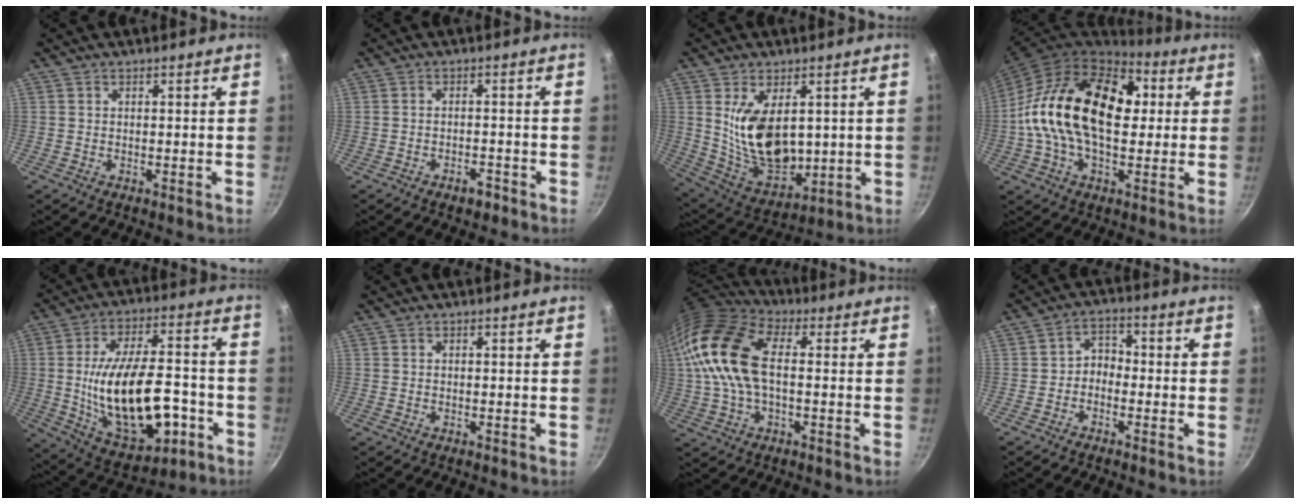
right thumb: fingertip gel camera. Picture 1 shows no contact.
{"total": 2.7, "force": [-1.9, 1.3, 1.5], "torque": [-0.018, 0.019, -0.024]}
{"total": 15.4, "force": [2.8, 9.3, 12.0], "torque": [-0.177, -0.041, 0.074]}
{"total": 24.7, "force": [2.5, 15.3, 19.3], "torque": [-0.312, 0.031, 0.022]}
{"total": 23.5, "force": [-5.0, 12.0, 19.6], "torque": [-0.314, 0.030, -0.056]}
{"total": 0.0}
{"total": 18.8, "force": [1.7, 10.9, 15.2], "torque": [-0.310, 0.024, 0.017]}
{"total": 3.8, "force": [-1.4, 2.9, 2.0], "torque": [-0.013, 0.027, -0.034]}